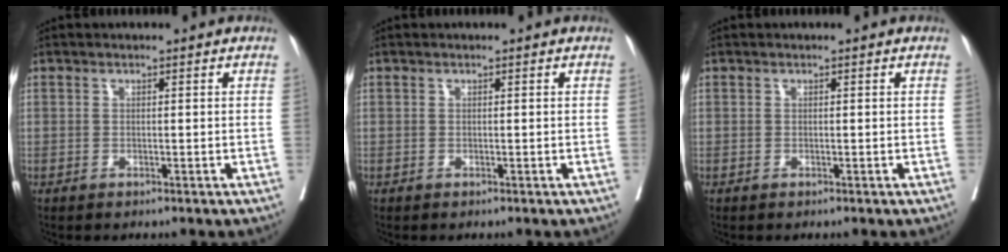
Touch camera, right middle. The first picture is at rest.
{"total": 0.0}
{"total": 0.0}